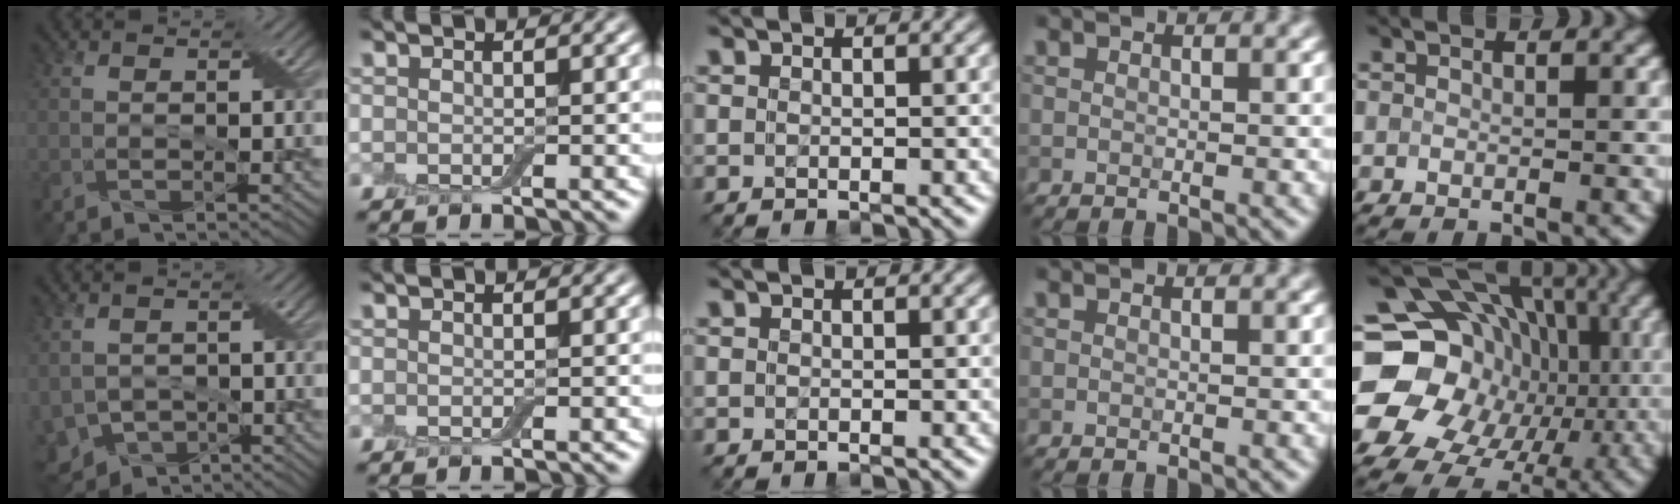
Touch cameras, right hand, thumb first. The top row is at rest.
{"thumb": {"total": 6.8, "force": [-3.2, 4.4, 4.1], "torque": [-0.095, -0.024, -0.059]}, "little": {"total": 21.5, "force": [-1.0, 19.1, 9.8], "torque": [-0.176, 0.014, -0.041]}}